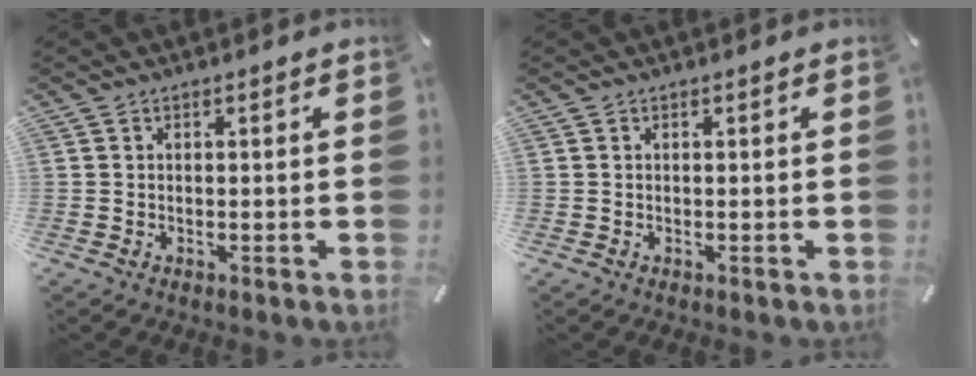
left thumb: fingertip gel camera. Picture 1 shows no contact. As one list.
[{"total": 0.0}]